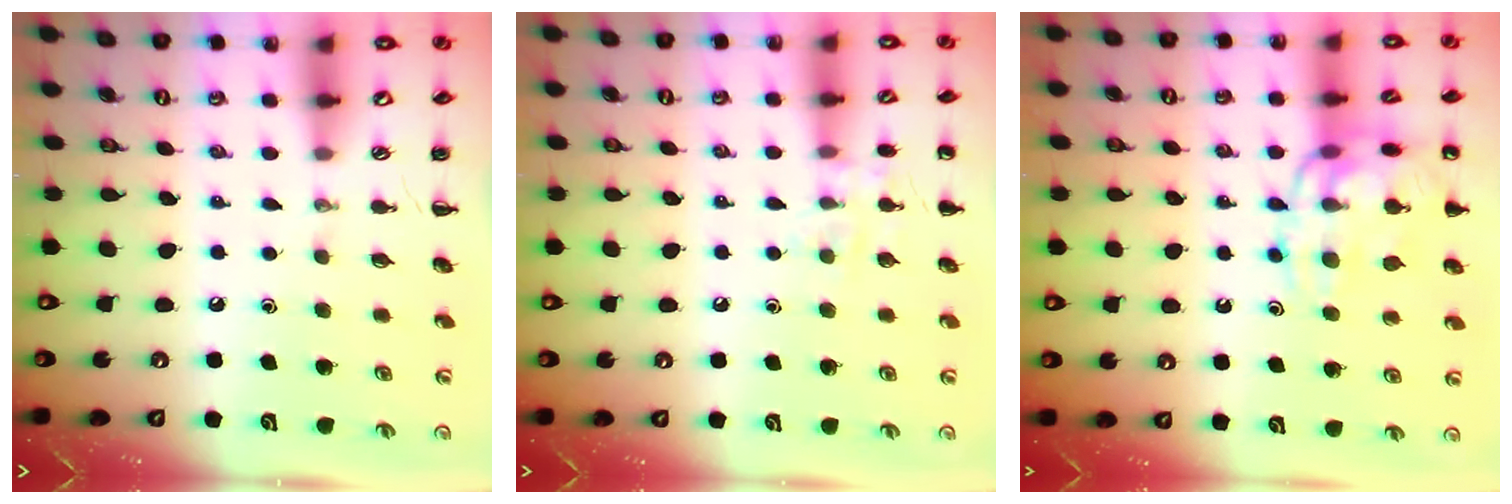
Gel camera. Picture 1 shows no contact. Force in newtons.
{"total": 7.7, "press": 7.5, "slide": 1.5}
{"total": 15.3, "press": 15.1, "slide": 2.2}